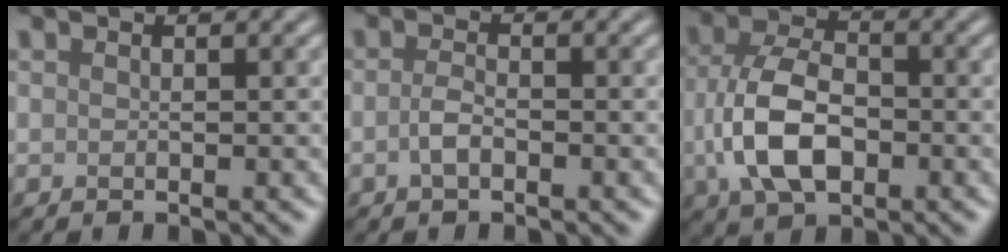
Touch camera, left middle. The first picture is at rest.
{"total": 1.5, "force": [-0.6, 0.6, 1.2], "torque": [-0.026, 0.002, -0.016]}
{"total": 7.3, "force": [-1.5, 4.4, 5.6], "torque": [-0.123, 0.005, -0.034]}